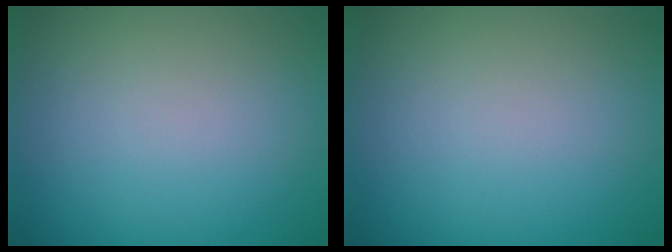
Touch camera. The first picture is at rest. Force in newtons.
{"total": 0.0}